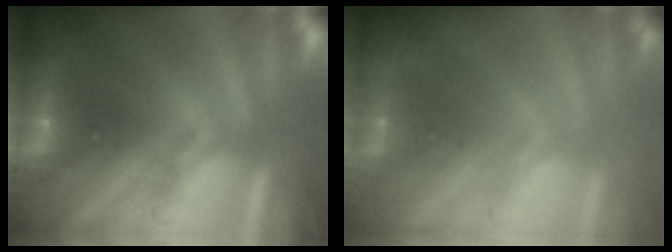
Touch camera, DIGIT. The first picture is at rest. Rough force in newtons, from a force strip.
{"total": 2.4}